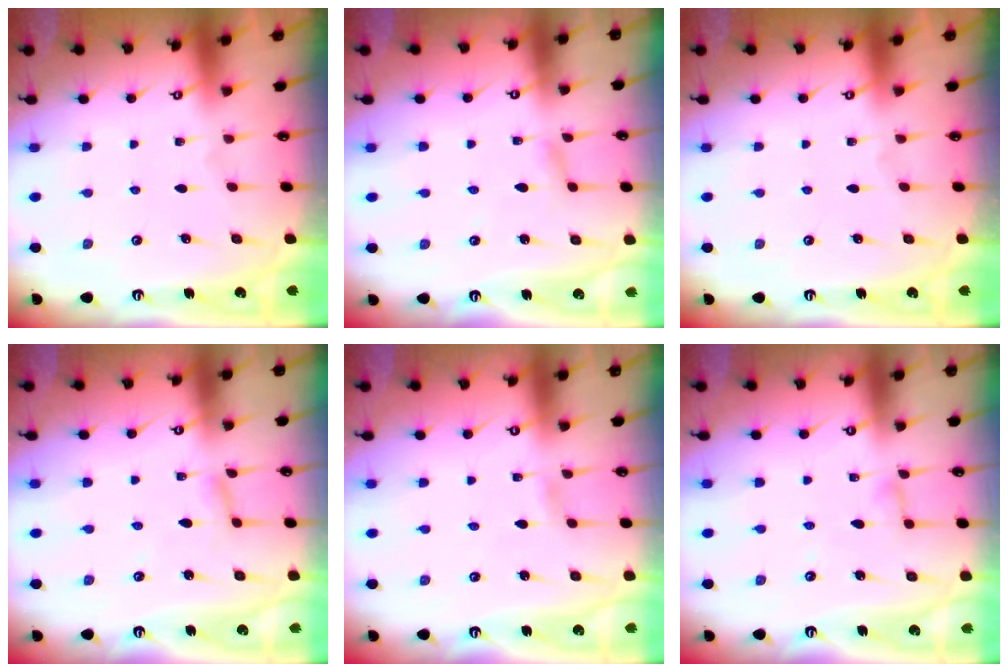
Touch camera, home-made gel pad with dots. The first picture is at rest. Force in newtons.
{"total": 2.4, "press": 2.4, "slide": 0.3}
{"total": 0.0}
{"total": 2.9, "press": 2.9, "slide": 0.2}
{"total": 0.5, "press": 0.5, "slide": 0.1}
{"total": 3.3, "press": 3.3, "slide": 0.3}